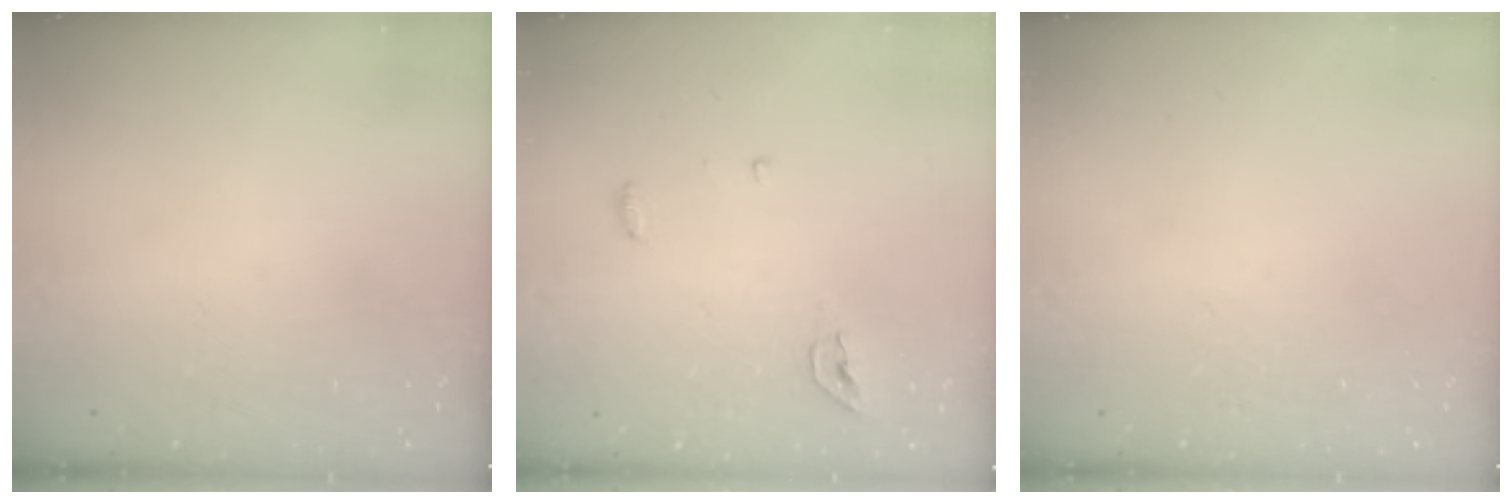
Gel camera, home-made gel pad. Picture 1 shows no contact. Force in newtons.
{"total": 4.5, "press": 4.2, "slide": 1.5}
{"total": 0.0}